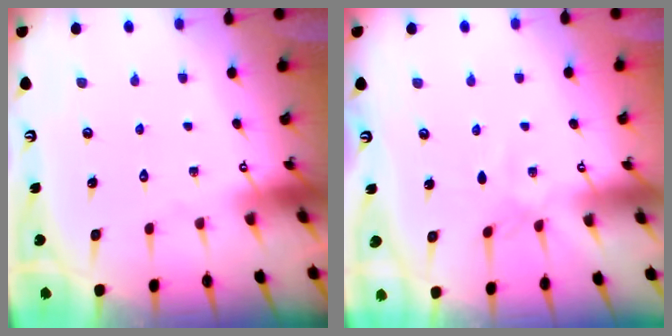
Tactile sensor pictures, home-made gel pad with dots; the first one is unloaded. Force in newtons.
{"total": 3.0, "press": 3.0, "slide": 0.4}